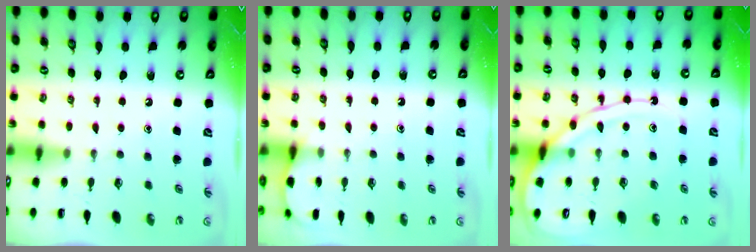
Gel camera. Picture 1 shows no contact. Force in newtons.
{"total": 3.5, "press": 3.5, "slide": 0.5}
{"total": 14.0, "press": 14.0, "slide": 1.4}